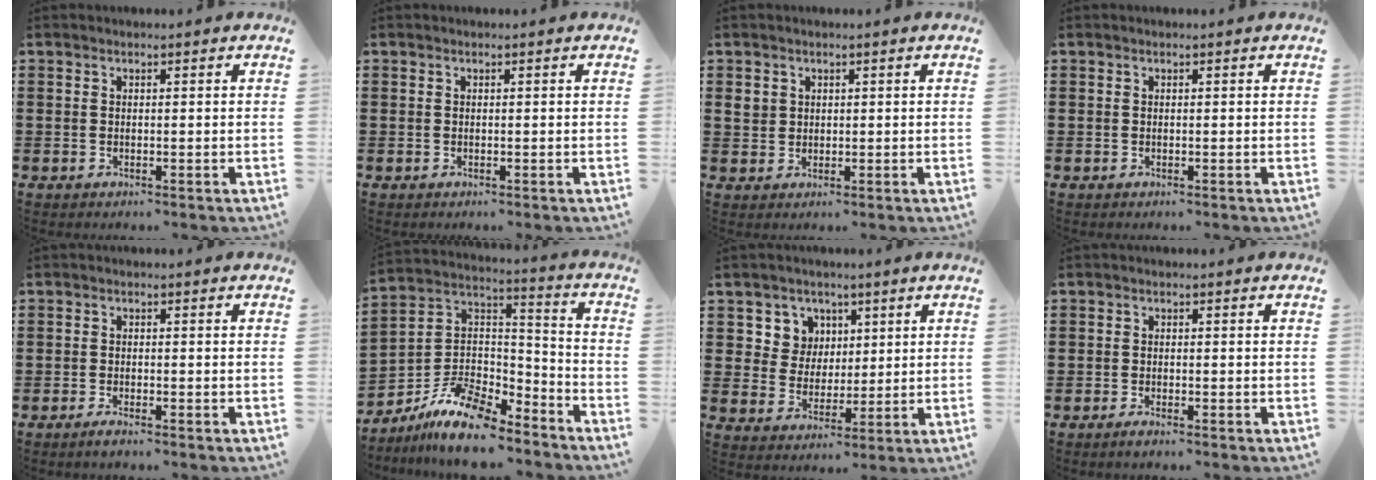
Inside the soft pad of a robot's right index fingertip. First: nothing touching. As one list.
[{"total": 0.0}, {"total": 2.2, "force": [0.8, 1.9, 0.7], "torque": [-0.020, 0.009, 0.016]}, {"total": 0.0}, {"total": 1.2, "force": [-1.1, 0.1, 0.5], "torque": [-0.011, -0.003, -0.019]}, {"total": 11.5, "force": [-8.5, 5.1, 5.8], "torque": [-0.132, 0.026, -0.166]}, {"total": 5.9, "force": [2.6, 5.3, 0.6], "torque": [-0.045, 0.012, 0.048]}, {"total": 0.9, "force": [-0.8, 0.1, 0.5], "torque": [-0.010, -0.005, -0.015]}]